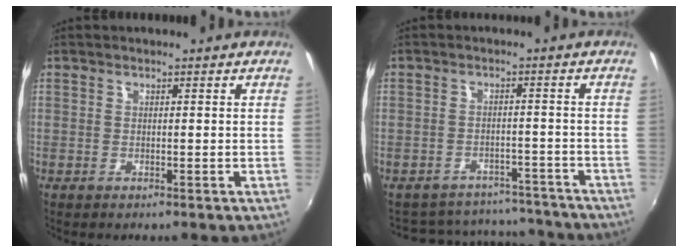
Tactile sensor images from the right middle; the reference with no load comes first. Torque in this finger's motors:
{"motor_torque": [-0.14, -0.24, -0.49, -0.20]}